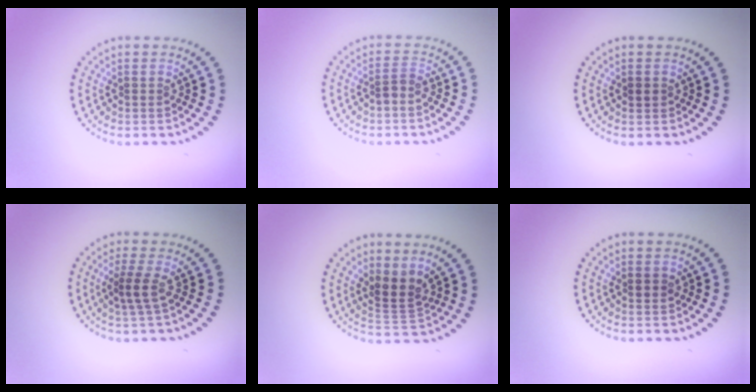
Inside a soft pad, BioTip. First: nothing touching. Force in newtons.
{"total": 1.3, "press": 1.0, "slide": 0.9}
{"total": 0.8, "press": 0.7, "slide": 0.4}
{"total": 2.0, "press": 1.5, "slide": 1.3}
{"total": 2.8, "press": 2.1, "slide": 1.8}
{"total": 0.9, "press": 0.8, "slide": 0.3}